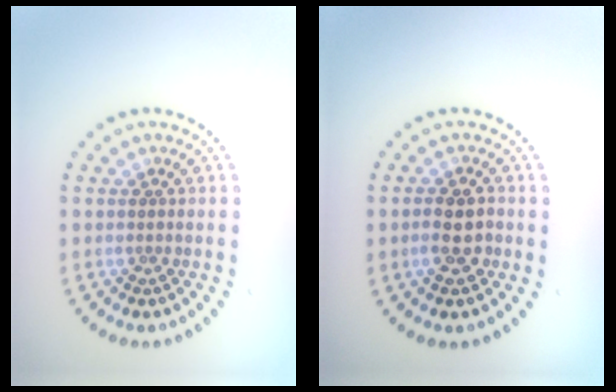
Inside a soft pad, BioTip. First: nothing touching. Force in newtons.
{"total": 2.9, "press": 2.8, "slide": 0.5}